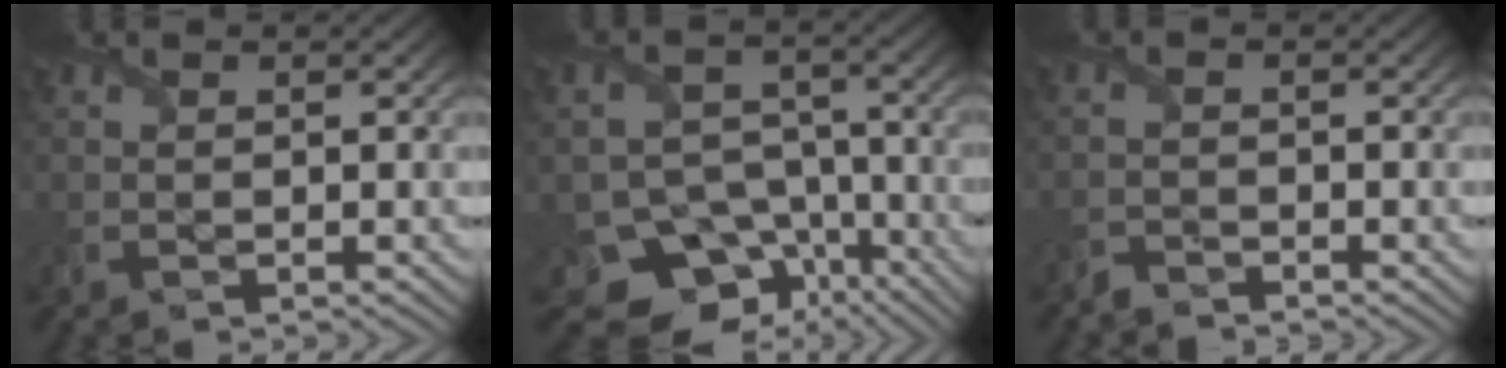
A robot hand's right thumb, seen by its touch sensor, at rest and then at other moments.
{"total": 11.4, "force": [-7.3, 7.9, 3.8], "torque": [-0.068, -0.019, -0.109]}
{"total": 1.5, "force": [-1.5, 0.3, -0.1], "torque": [0.002, 0.000, -0.034]}